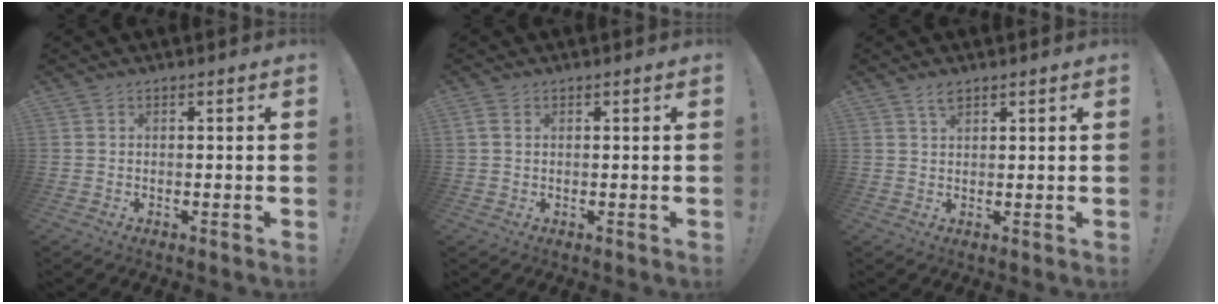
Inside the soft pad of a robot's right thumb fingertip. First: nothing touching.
{"total": 1.6, "force": [0.6, 1.1, 1.0], "torque": [-0.027, 0.006, 0.013]}
{"total": 2.7, "force": [1.8, 1.1, 1.6], "torque": [-0.026, -0.004, 0.032]}